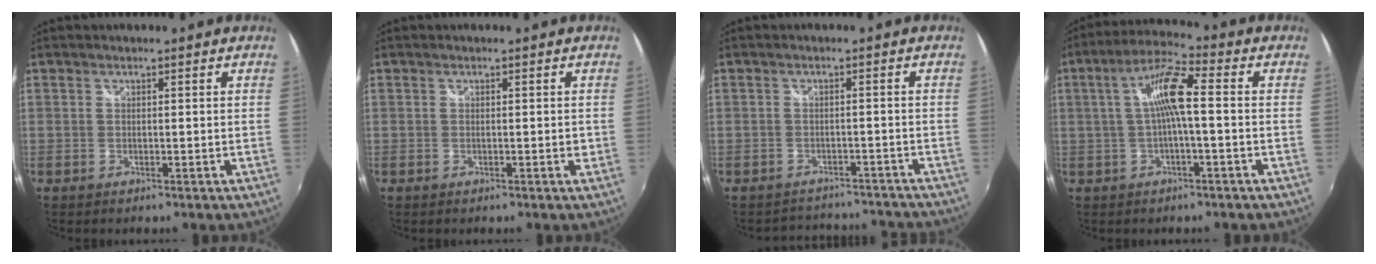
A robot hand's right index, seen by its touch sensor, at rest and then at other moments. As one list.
[{"total": 0.5, "force": [0.0, 0.2, 0.5], "torque": [-0.004, 0.005, 0.003]}, {"total": 11.4, "force": [-10.6, 3.2, 2.7], "torque": [-0.055, 0.011, -0.127]}, {"total": 8.1, "force": [0.0, 1.0, 8.0], "torque": [-0.160, 0.019, 0.001]}]